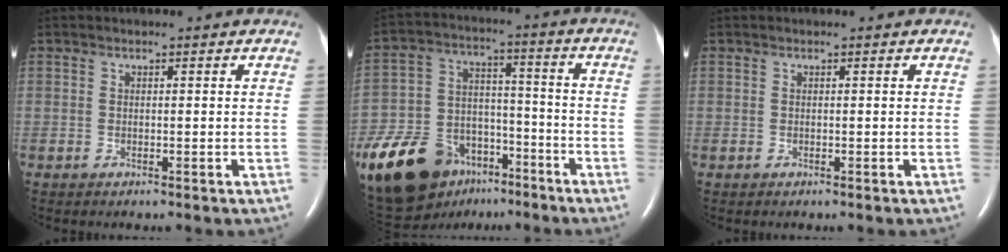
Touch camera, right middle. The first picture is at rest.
{"total": 23.0, "force": [-14.6, 13.7, 11.3], "torque": [-0.291, 0.019, -0.247]}
{"total": 0.0}